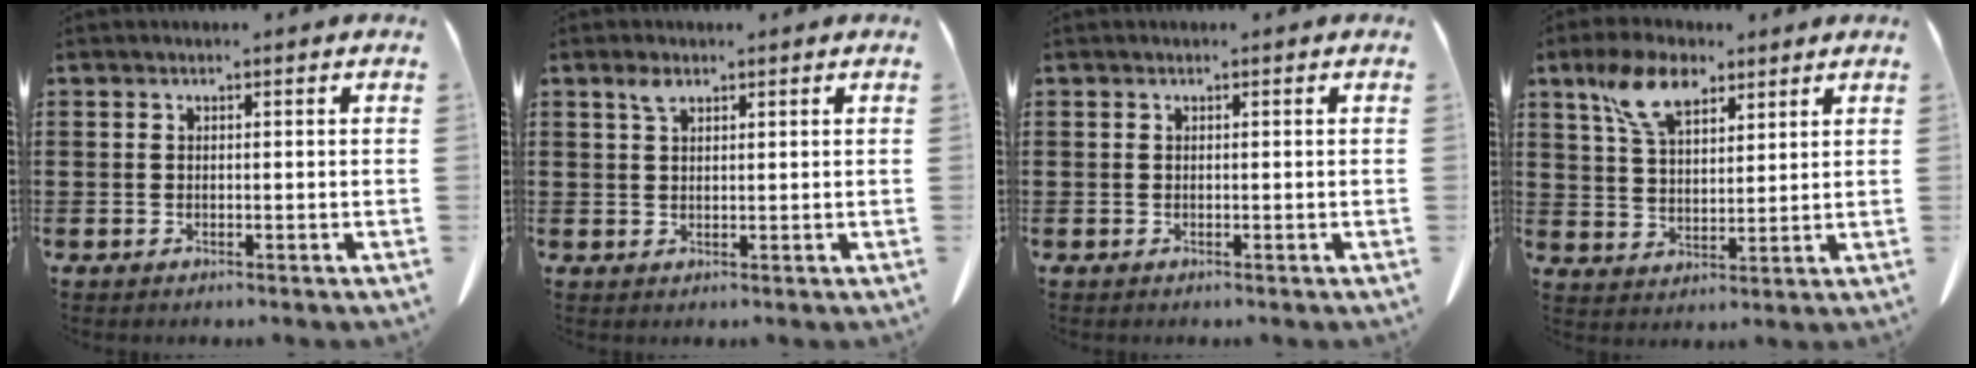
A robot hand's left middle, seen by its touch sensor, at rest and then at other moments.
{"total": 2.1, "force": [1.3, 0.8, 1.5], "torque": [-0.035, 0.001, 0.025]}
{"total": 0.0}
{"total": 9.1, "force": [5.7, 4.3, 5.6], "torque": [-0.128, 0.007, 0.107]}